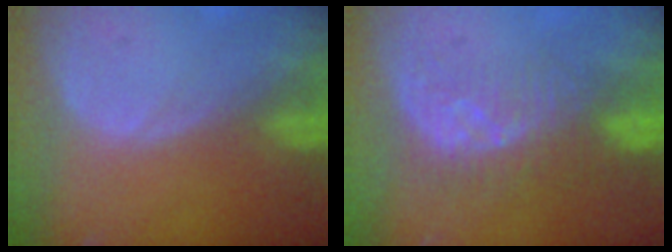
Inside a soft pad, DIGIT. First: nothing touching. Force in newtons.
{"total": 8.3, "press": 7.3, "slide": 4.0}